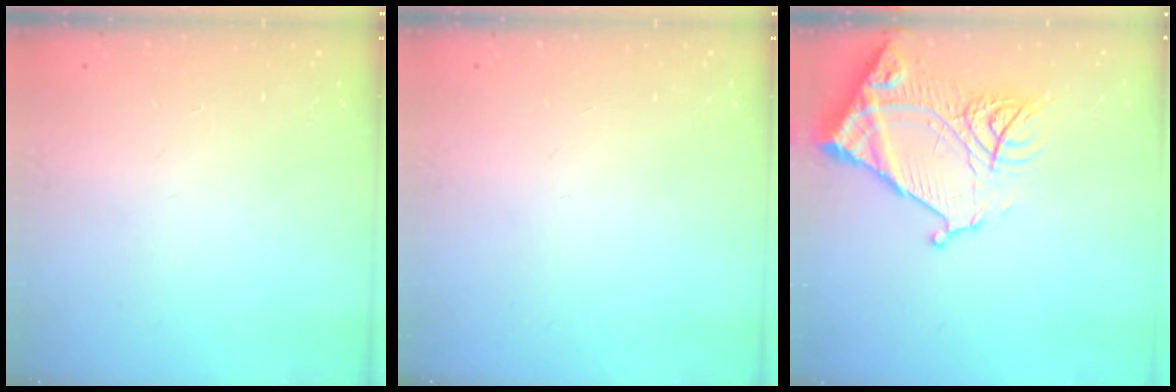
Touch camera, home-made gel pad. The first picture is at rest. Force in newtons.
{"total": 0.0}
{"total": 16.3, "press": 16.2, "slide": 1.7}